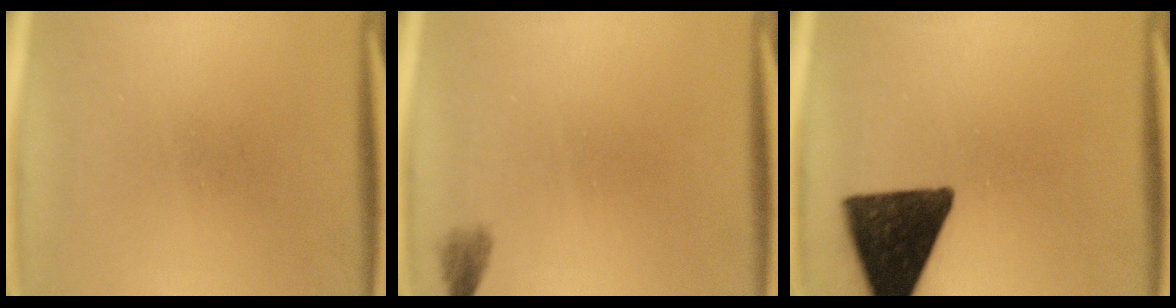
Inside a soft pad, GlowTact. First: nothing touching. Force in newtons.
{"total": 1.3}
{"total": 14.9}